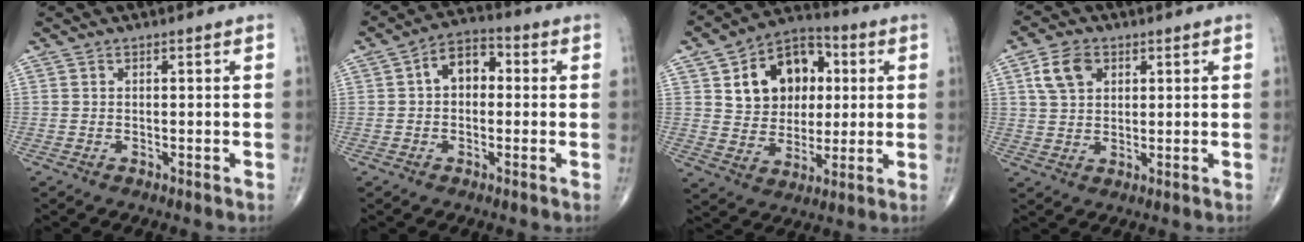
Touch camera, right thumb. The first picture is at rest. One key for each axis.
{"total": 7.0, "fx": 0.7, "fy": 4.8, "fz": 5.0, "tx": -0.057, "ty": 0.026, "tz": -0.002}
{"total": 16.2, "fx": 4.2, "fy": 12.2, "fz": 9.7, "tx": -0.104, "ty": 0.003, "tz": 0.068}
{"total": 6.7, "fx": 2.6, "fy": 4.7, "fz": 4.0, "tx": -0.062, "ty": -0.001, "tz": 0.049}